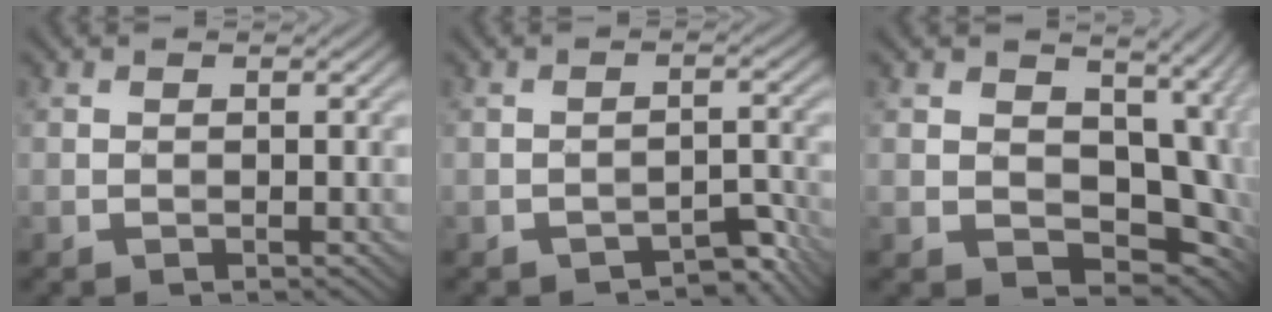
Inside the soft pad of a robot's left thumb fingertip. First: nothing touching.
{"total": 3.7, "force": [-3.0, 1.3, 1.7], "torque": [-0.020, 0.011, -0.037]}
{"total": 12.8, "force": [-0.7, 8.9, 9.2], "torque": [-0.130, -0.032, 0.003]}